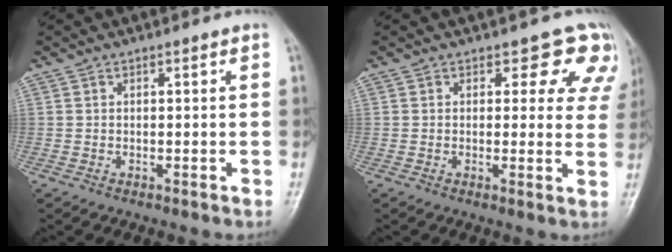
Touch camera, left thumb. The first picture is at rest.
{"total": 7.6, "force": [5.1, 4.4, 3.5], "torque": [0.009, -0.022, 0.036]}